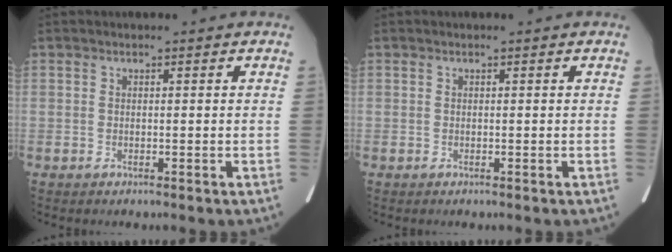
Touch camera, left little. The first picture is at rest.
{"total": 0.0}